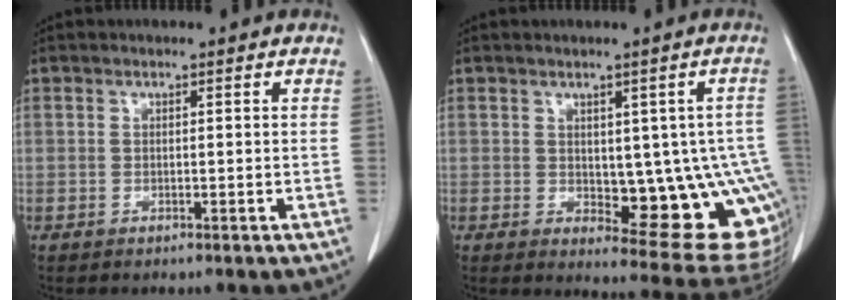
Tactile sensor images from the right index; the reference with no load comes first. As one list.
[{"total": 13.8, "force": [-1.4, 5.2, 12.7], "torque": [-0.113, 0.004, 0.000]}]